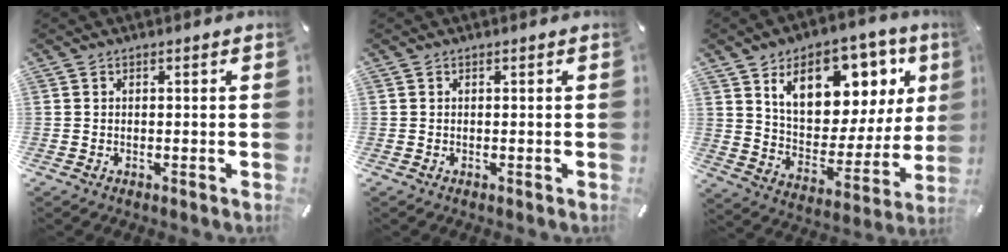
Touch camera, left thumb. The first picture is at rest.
{"total": 0.0}
{"total": 17.4, "force": [10.0, 10.6, 9.4], "torque": [-0.146, -0.058, 0.174]}